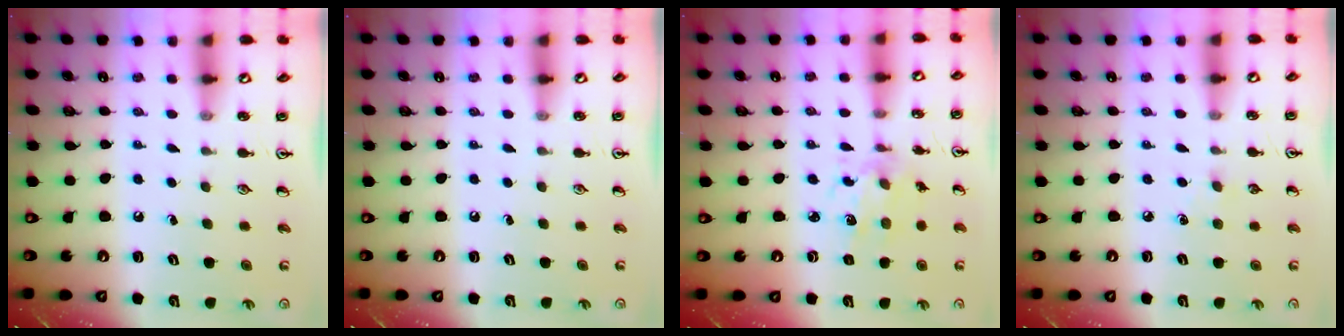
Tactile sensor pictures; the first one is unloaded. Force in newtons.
{"total": 0.0}
{"total": 4.7, "press": 4.5, "slide": 1.3}
{"total": 3.6, "press": 3.6, "slide": 0.5}